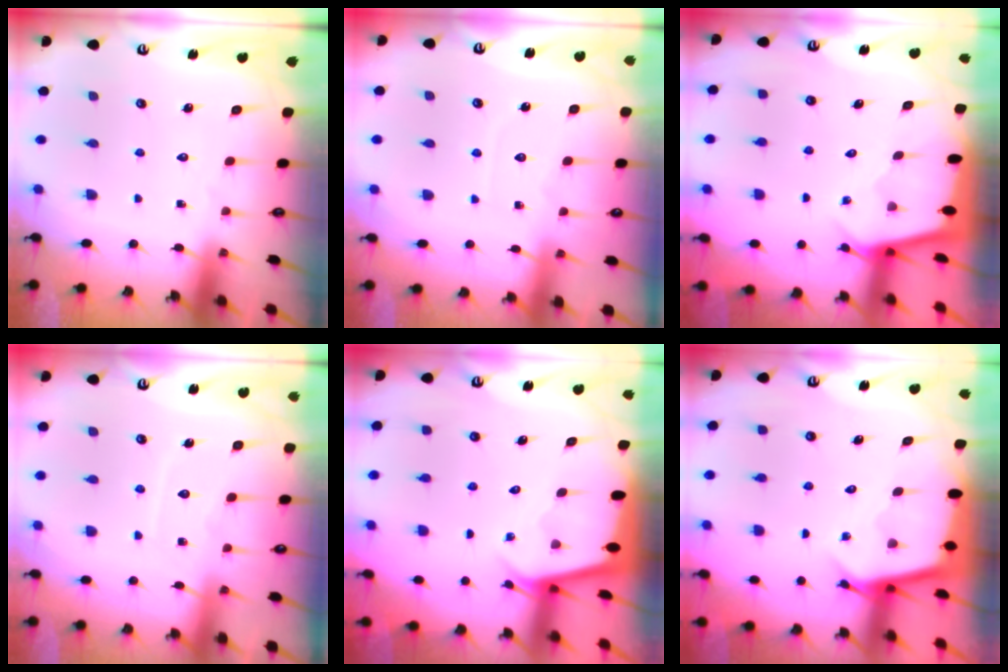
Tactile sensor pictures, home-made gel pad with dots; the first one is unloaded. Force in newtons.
{"total": 3.8, "press": 3.8, "slide": 0.4}
{"total": 2.0, "press": 2.0, "slide": 0.2}
{"total": 5.6, "press": 5.6, "slide": 0.6}
{"total": 2.3, "press": 2.3, "slide": 0.1}
{"total": 3.0, "press": 3.0, "slide": 0.0}